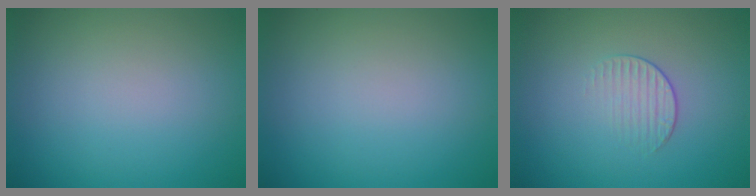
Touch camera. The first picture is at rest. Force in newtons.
{"total": 0.0}
{"total": 1.5, "press": 0.7, "slide": 1.3}